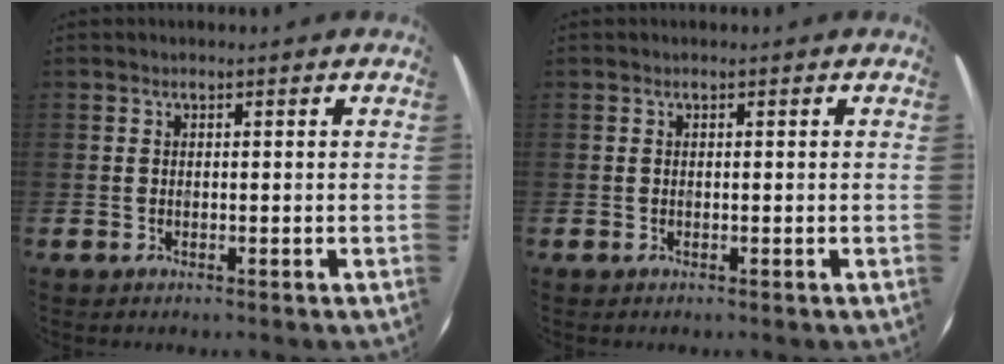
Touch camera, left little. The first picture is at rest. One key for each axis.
{"total": 0.0}